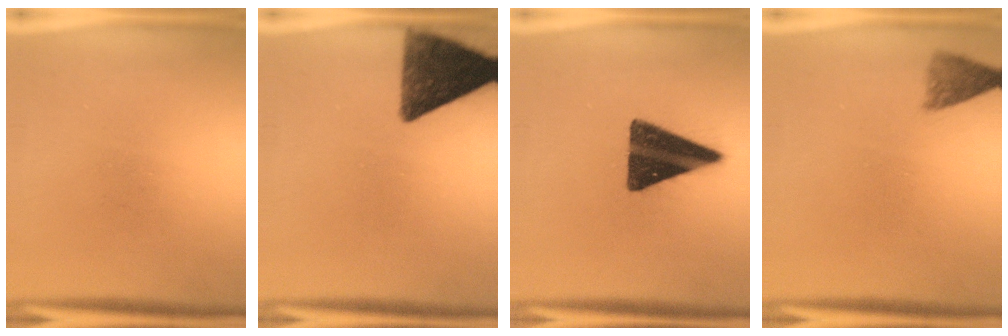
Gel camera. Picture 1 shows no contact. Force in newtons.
{"total": 12.2}
{"total": 15.4}
{"total": 2.8}